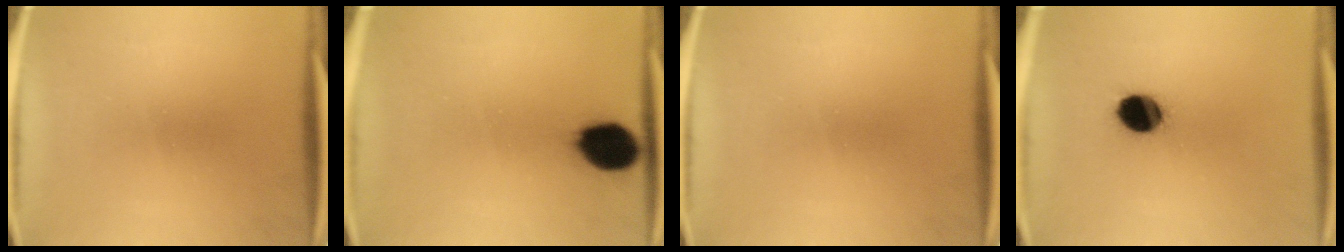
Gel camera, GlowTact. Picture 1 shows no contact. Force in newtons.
{"total": 10.4}
{"total": 0.0}
{"total": 9.3}